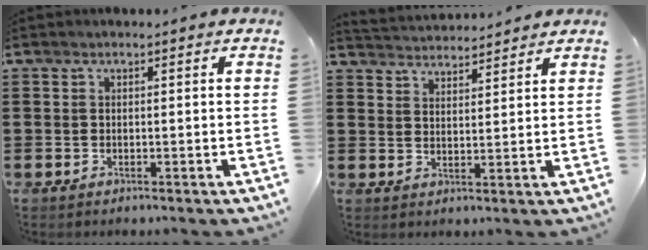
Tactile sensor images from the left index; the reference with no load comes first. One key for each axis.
{"total": 3.2, "fx": 3.1, "fy": -0.1, "fz": -0.4, "tx": -0.004, "ty": -0.014, "tz": 0.057}